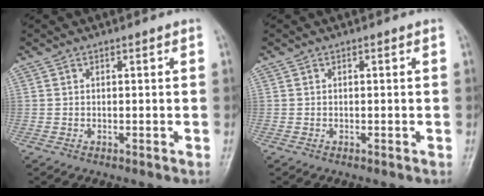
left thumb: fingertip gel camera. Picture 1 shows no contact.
{"total": 0.0}